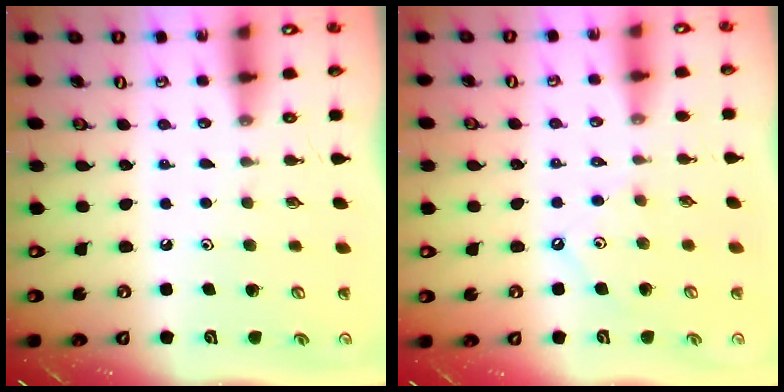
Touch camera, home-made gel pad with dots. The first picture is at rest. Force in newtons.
{"total": 1.7, "press": 1.7, "slide": 0.3}